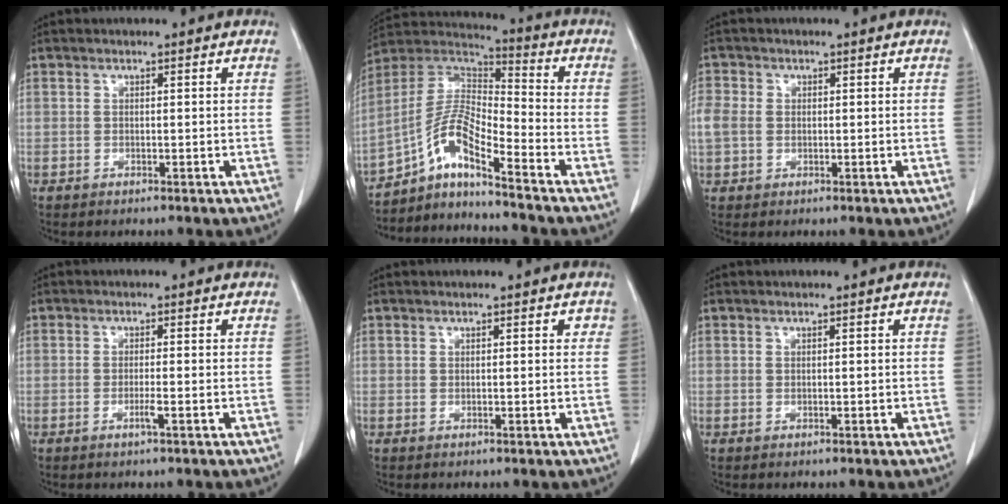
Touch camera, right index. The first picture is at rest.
{"total": 11.0, "force": [-7.3, 1.1, 8.2], "torque": [-0.168, 0.020, -0.136]}
{"total": 3.9, "force": [0.0, 3.2, 2.2], "torque": [-0.070, 0.017, 0.002]}
{"total": 1.6, "force": [-0.7, -0.2, 1.4], "torque": [-0.030, -0.003, -0.015]}
{"total": 0.9, "force": [0.4, 0.5, 0.6], "torque": [-0.002, 0.001, 0.002]}
{"total": 0.0}